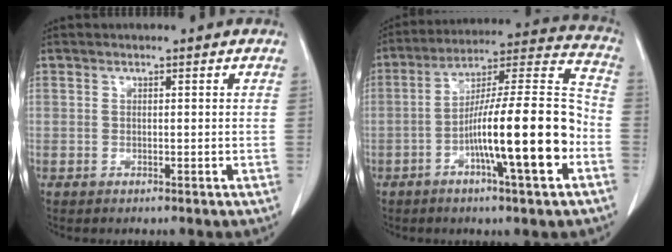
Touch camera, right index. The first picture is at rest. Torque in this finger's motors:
{"motor_torque": [1.45, -0.69, 0.62, 0.19]}